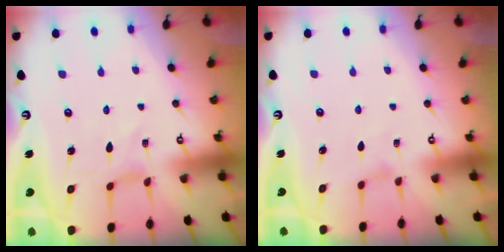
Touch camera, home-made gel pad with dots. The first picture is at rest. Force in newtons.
{"total": 0.6, "press": 0.5, "slide": 0.3}